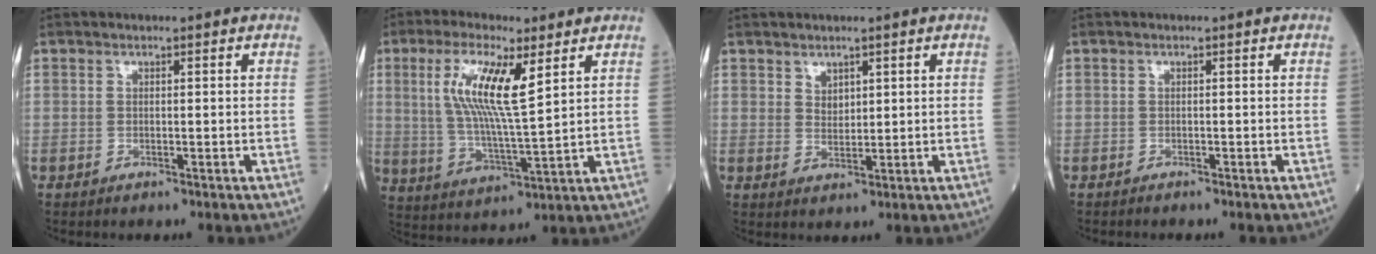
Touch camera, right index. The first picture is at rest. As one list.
[{"total": 11.2, "force": [4.3, 1.4, 10.3], "torque": [-0.212, 0.003, 0.083]}, {"total": 2.0, "force": [1.4, 1.2, 0.9], "torque": [-0.016, -0.003, 0.032]}, {"total": 0.8, "force": [-0.8, -0.1, 0.4], "torque": [-0.002, 0.001, -0.009]}]